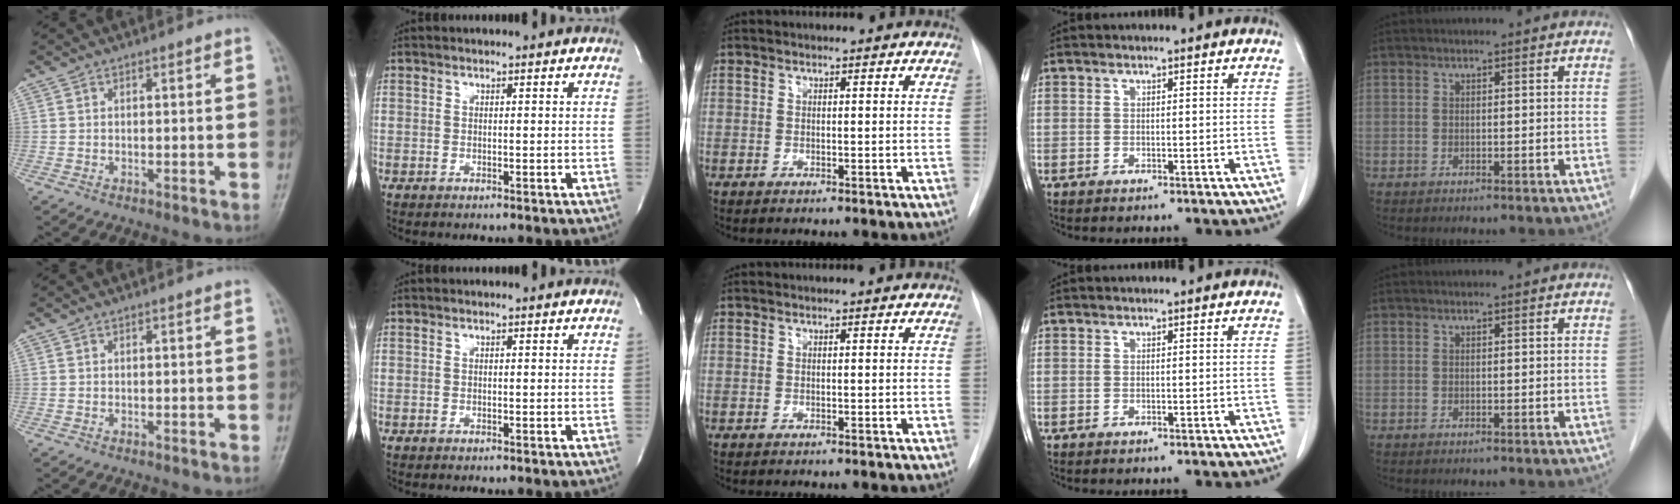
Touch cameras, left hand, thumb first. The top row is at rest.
{}